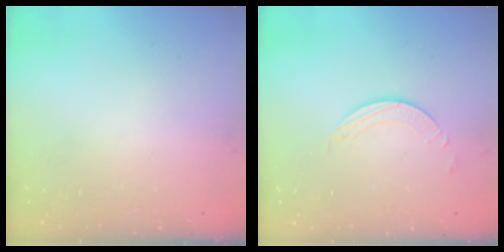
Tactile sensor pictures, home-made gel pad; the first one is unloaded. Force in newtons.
{"total": 2.0, "press": 1.9, "slide": 0.3}